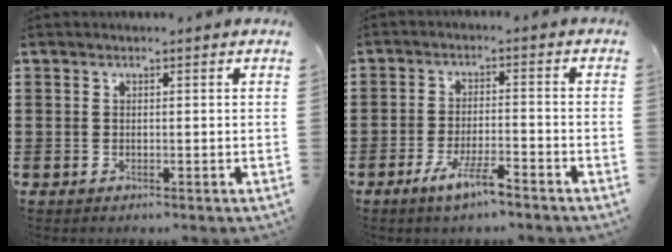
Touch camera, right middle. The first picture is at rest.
{"total": 5.6, "force": [-3.9, 1.0, 4.0], "torque": [-0.082, -0.003, -0.073]}